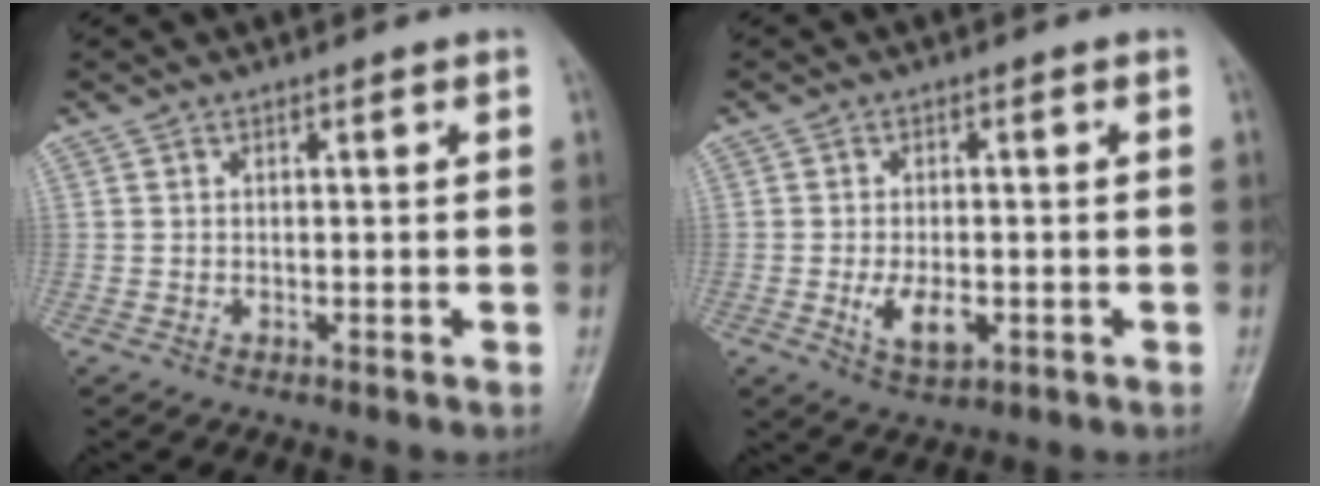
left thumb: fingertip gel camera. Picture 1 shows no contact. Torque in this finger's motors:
{"motor_torque": [-0.32, 0.35, 0.69, 0.13, 0.04]}